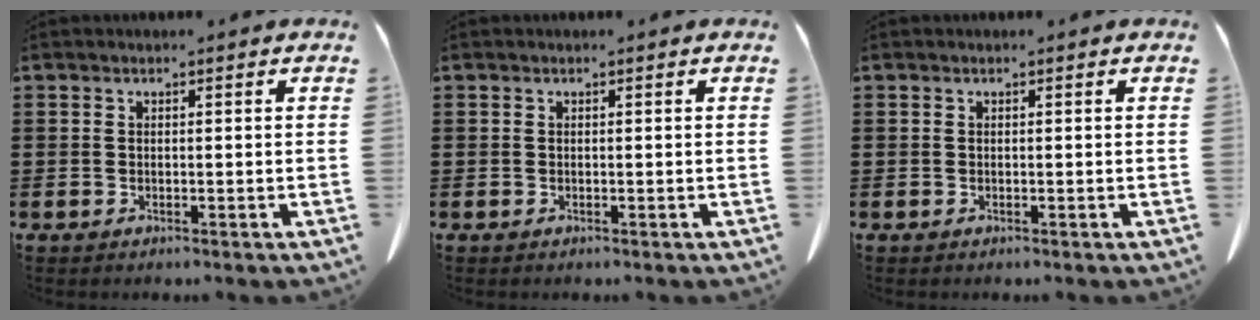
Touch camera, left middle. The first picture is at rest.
{"total": 0.0}
{"total": 0.0}